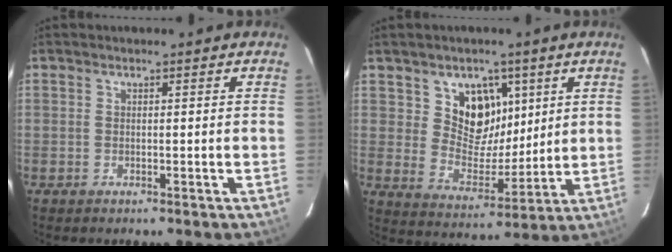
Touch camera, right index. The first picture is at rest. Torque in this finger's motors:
{"motor_torque": [0.47, 0.34, 0.28, 0.04]}